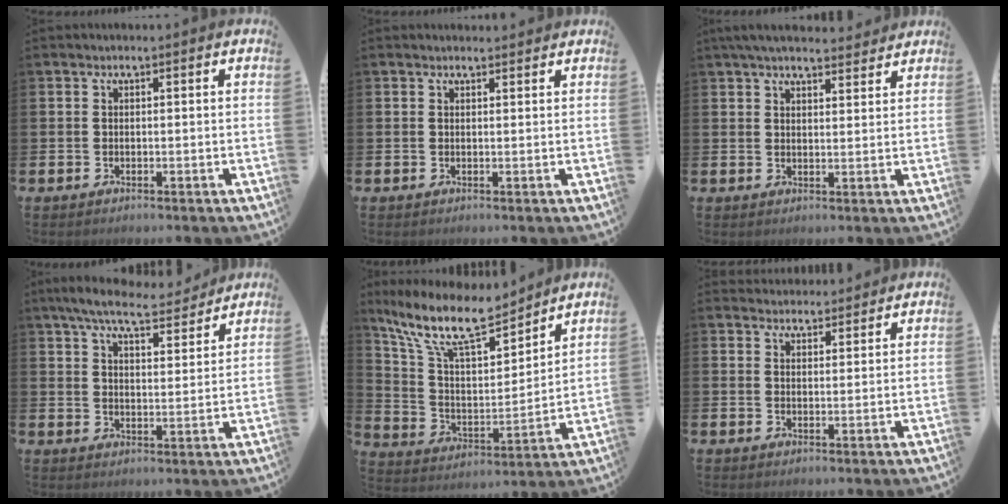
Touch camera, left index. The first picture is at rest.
{"total": 1.0, "force": [1.0, 0.2, 0.1], "torque": [0.011, -0.004, 0.015]}
{"total": 4.8, "force": [4.5, 0.9, 1.3], "torque": [-0.029, -0.014, 0.083]}
{"total": 7.8, "force": [7.1, 1.2, 2.8], "torque": [-0.071, -0.036, 0.125]}
{"total": 12.7, "force": [10.8, 3.4, 5.8], "torque": [-0.149, -0.062, 0.190]}
{"total": 3.1, "force": [3.0, 0.7, -0.3], "torque": [0.001, -0.015, 0.055]}